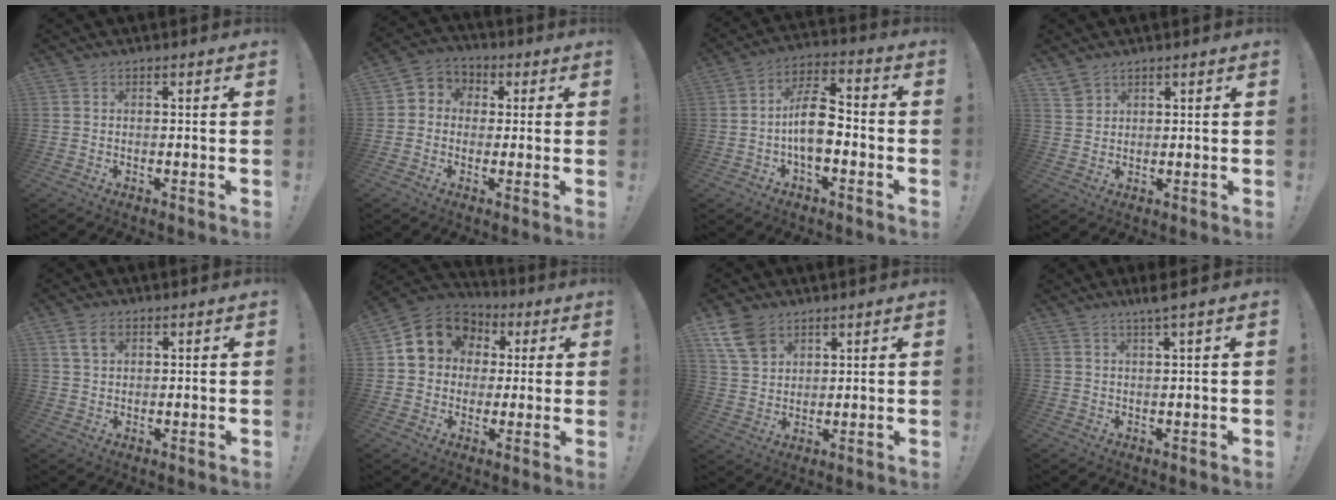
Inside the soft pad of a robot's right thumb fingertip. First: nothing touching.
{"total": 6.0, "force": [-0.6, 5.7, 1.7], "torque": [-0.017, 0.009, -0.007]}
{"total": 11.7, "force": [-2.4, 6.5, 9.4], "torque": [-0.172, 0.024, -0.040]}
{"total": 3.3, "force": [2.8, 1.6, 0.7], "torque": [-0.019, -0.015, 0.055]}
{"total": 4.1, "force": [2.1, 2.5, 2.5], "torque": [-0.042, -0.002, 0.039]}
{"total": 13.6, "force": [4.1, 11.6, 5.9], "torque": [-0.080, -0.012, 0.086]}
{"total": 9.9, "force": [6.3, 6.3, 4.5], "torque": [-0.092, -0.025, 0.125]}
{"total": 3.8, "force": [2.5, -0.8, 2.8], "torque": [-0.054, -0.008, 0.040]}